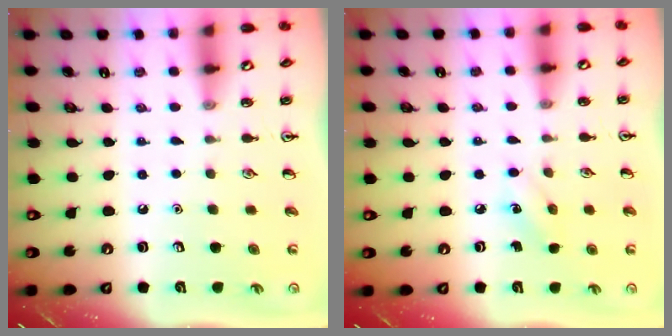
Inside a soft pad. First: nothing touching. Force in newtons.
{"total": 4.0, "press": 3.8, "slide": 1.3}